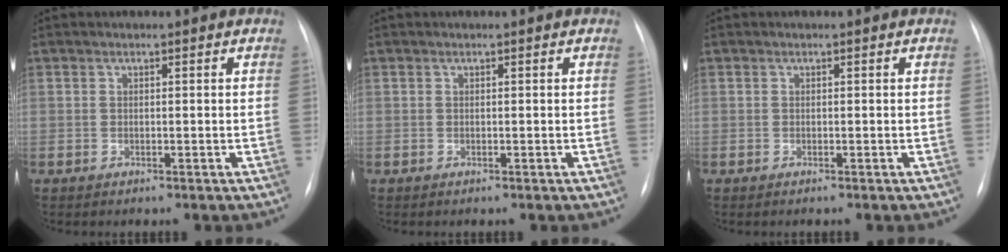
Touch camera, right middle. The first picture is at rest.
{"total": 0.0}
{"total": 0.0}